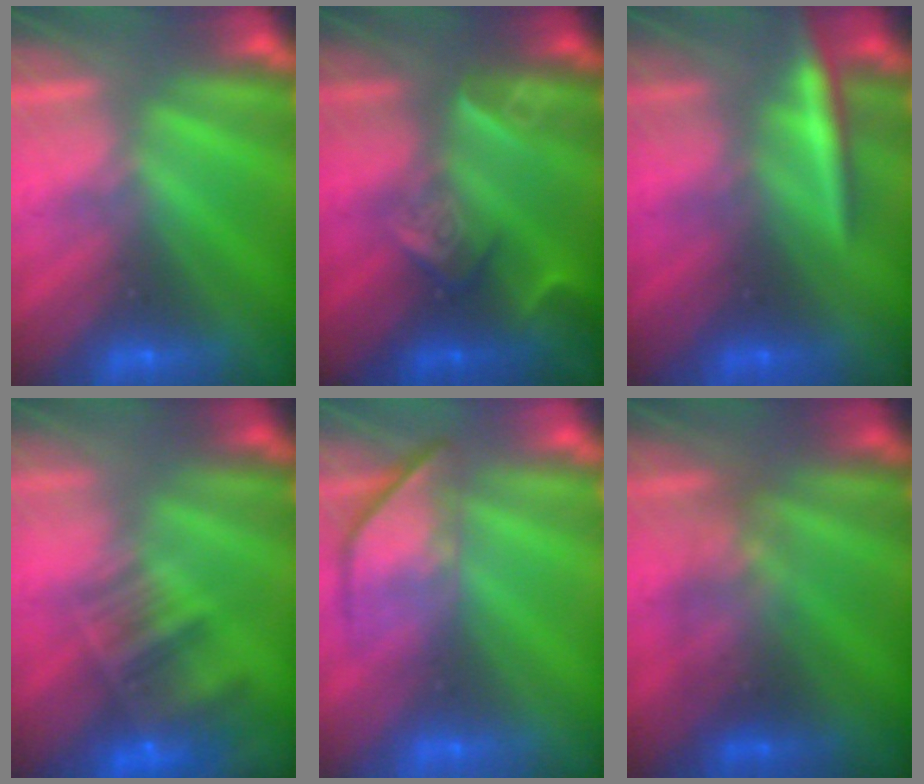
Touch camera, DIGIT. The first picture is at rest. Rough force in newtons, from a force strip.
{"total": 2.4}
{"total": 3.0}
{"total": 7.6}
{"total": 3.9}
{"total": 2.3}